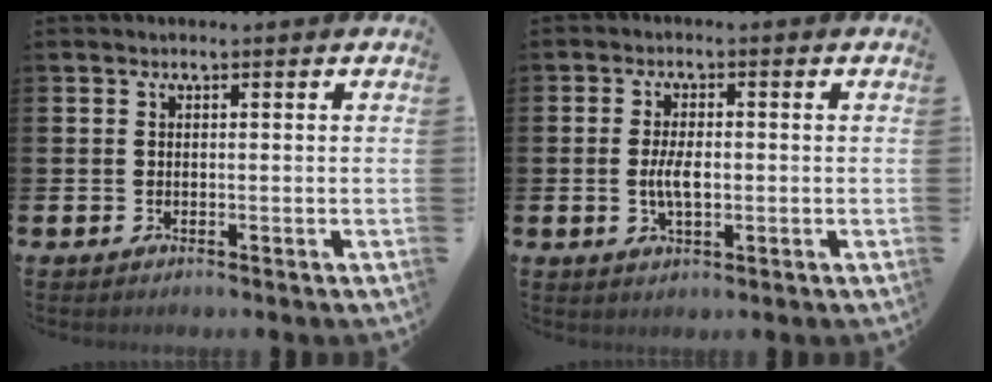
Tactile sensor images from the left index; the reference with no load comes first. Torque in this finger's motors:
{"motor_torque": [0.27, 0.07, 0.19, 0.10]}